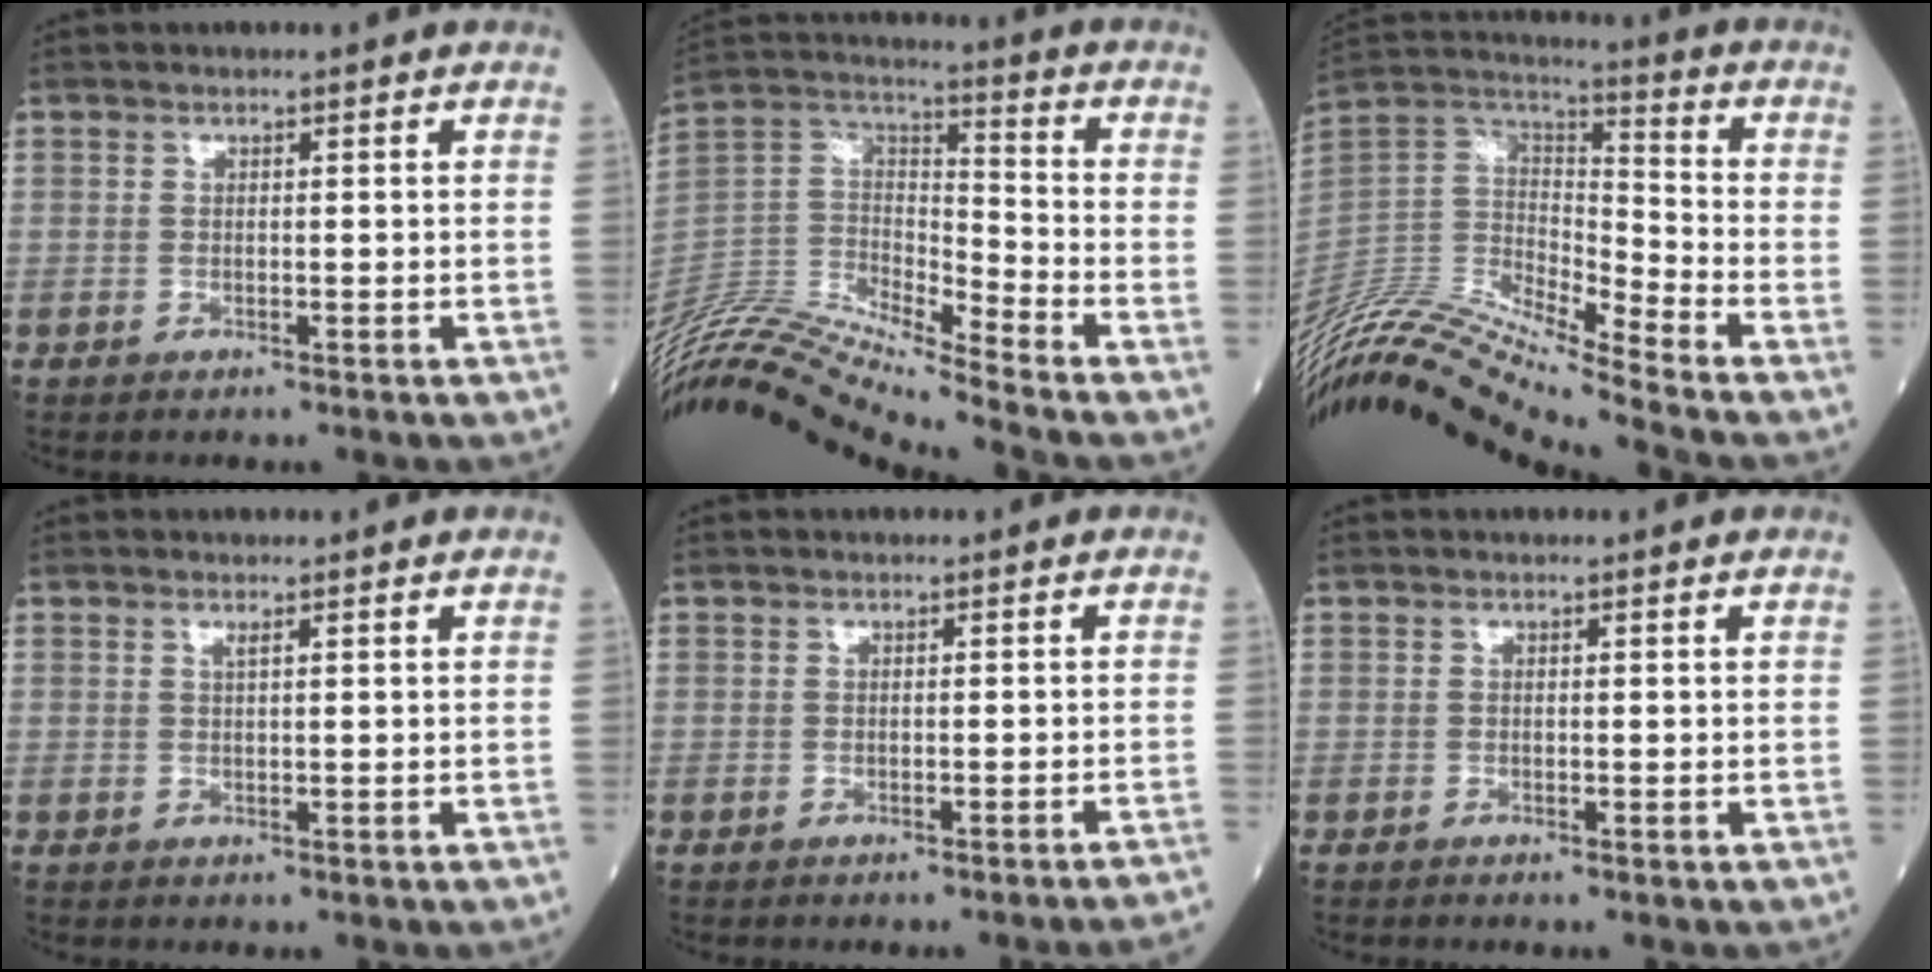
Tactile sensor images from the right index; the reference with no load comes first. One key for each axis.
{"total": 18.6, "fx": -17.4, "fy": -0.8, "fz": 6.6, "tx": -0.128, "ty": 0.032, "tz": -0.326}
{"total": 19.8, "fx": -17.9, "fy": -0.5, "fz": 8.3, "tx": -0.175, "ty": 0.024, "tz": -0.338}
{"total": 0.6, "fx": 0.4, "fy": -0.1, "fz": 0.5, "tx": -0.012, "ty": -0.002, "tz": 0.008}
{"total": 4.7, "fx": -4.2, "fy": -1.3, "fz": 1.5, "tx": -0.008, "ty": -0.012, "tz": -0.046}
{"total": 0.0}